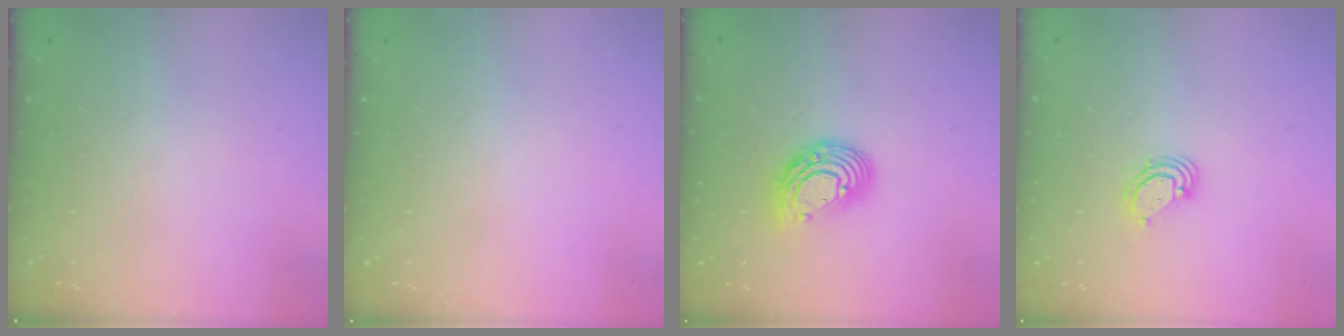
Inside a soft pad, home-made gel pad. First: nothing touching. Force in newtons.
{"total": 0.0}
{"total": 11.6, "press": 11.5, "slide": 1.2}
{"total": 3.7, "press": 3.7, "slide": 0.3}